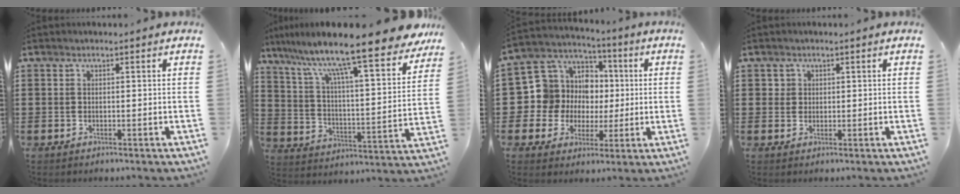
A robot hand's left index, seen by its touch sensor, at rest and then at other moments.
{"total": 13.9, "force": [11.1, 0.9, 8.2], "torque": [-0.182, -0.076, 0.181]}
{"total": 10.5, "force": [1.1, 10.1, 2.4], "torque": [-0.096, -0.010, 0.026]}
{"total": 1.5, "force": [0.6, 1.3, 0.2], "torque": [0.000, 0.002, 0.009]}